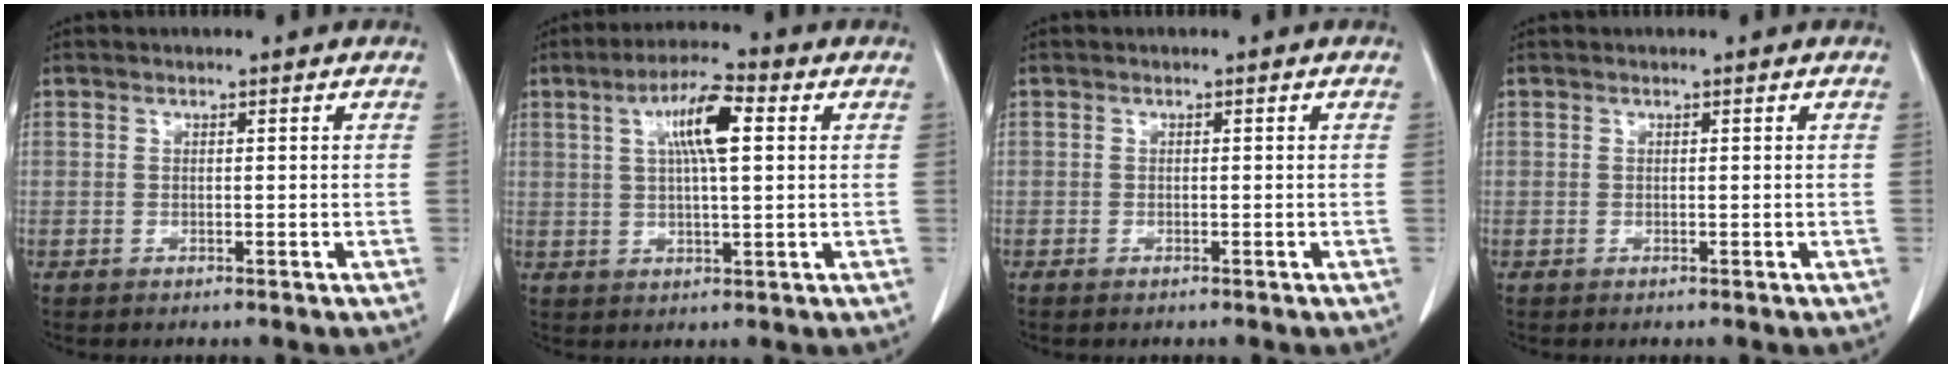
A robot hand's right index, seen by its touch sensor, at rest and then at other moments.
{"total": 8.2, "force": [2.5, 1.5, 7.7], "torque": [-0.138, 0.014, 0.042]}
{"total": 0.6, "force": [-0.5, 0.1, 0.3], "torque": [-0.011, -0.001, -0.006]}
{"total": 0.0}